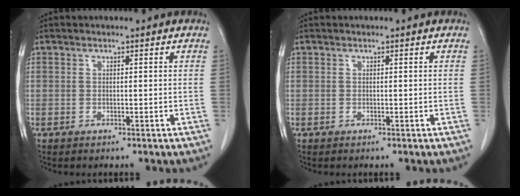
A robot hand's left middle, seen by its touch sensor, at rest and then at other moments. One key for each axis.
{"total": 0.0}